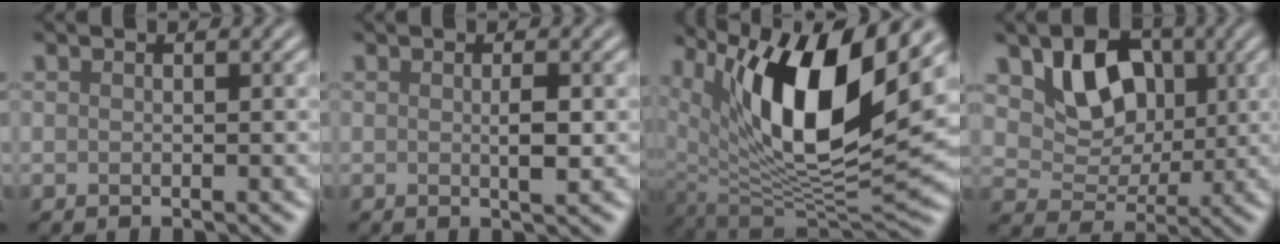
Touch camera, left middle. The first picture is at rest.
{"total": 1.7, "force": [0.1, 0.3, 1.7], "torque": [-0.030, -0.001, -0.002]}
{"total": 13.7, "force": [6.1, 4.5, 11.4], "torque": [-0.192, -0.001, 0.106]}
{"total": 5.7, "force": [2.0, 4.3, 3.2], "torque": [-0.060, -0.007, 0.027]}